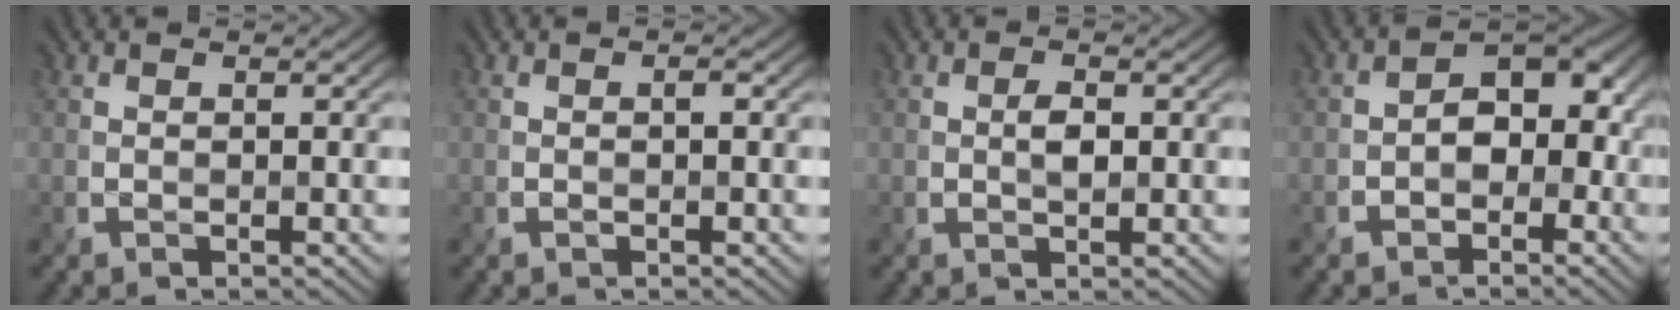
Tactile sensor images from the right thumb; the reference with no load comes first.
{"total": 0.7, "force": [-0.1, 0.3, 0.7], "torque": [-0.009, 0.000, -0.003]}
{"total": 1.5, "force": [0.0, 0.7, 1.4], "torque": [-0.025, 0.001, -0.002]}
{"total": 5.0, "force": [-1.7, 3.7, 3.0], "torque": [-0.028, 0.005, -0.042]}